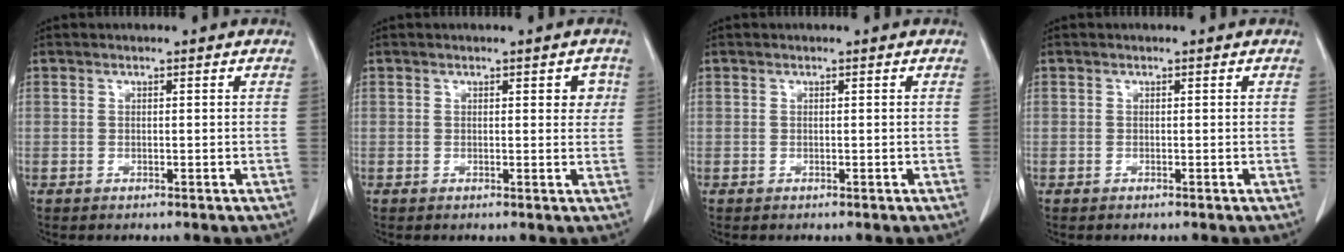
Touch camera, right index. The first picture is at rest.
{"total": 2.3, "force": [0.8, 1.1, 1.9], "torque": [-0.015, 0.002, 0.006]}
{"total": 0.0}
{"total": 0.0}